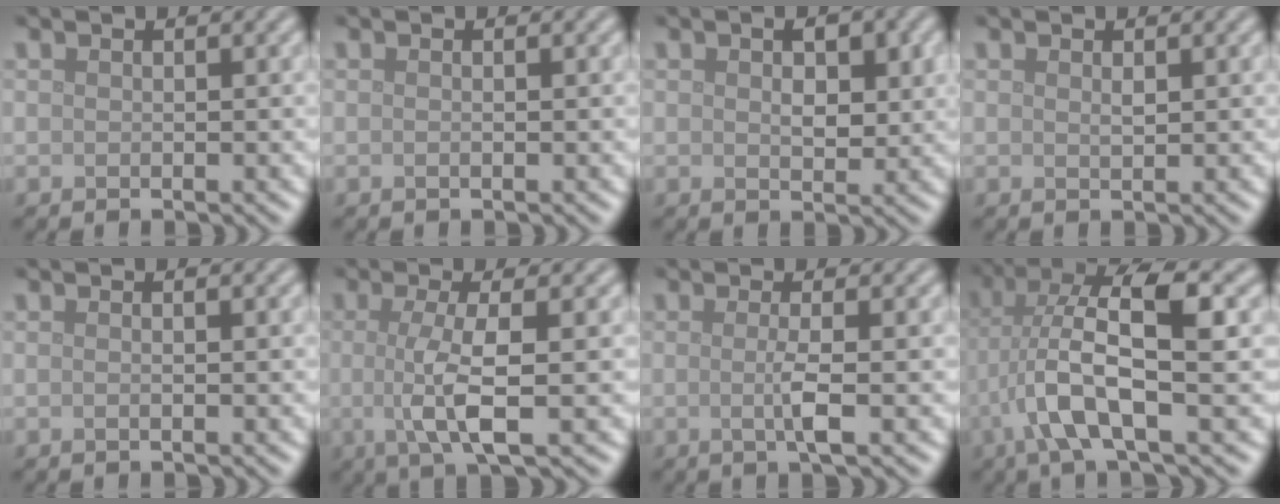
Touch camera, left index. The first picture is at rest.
{"total": 0.5, "force": [0.0, 0.1, 0.5], "torque": [-0.012, -0.005, -0.004]}
{"total": 3.1, "force": [0.8, 1.7, 2.5], "torque": [-0.035, -0.003, 0.014]}
{"total": 0.6, "force": [0.3, 0.2, 0.5], "torque": [-0.011, -0.001, 0.006]}
{"total": 0.9, "force": [0.2, 0.3, 0.8], "torque": [-0.008, -0.014, -0.005]}
{"total": 5.1, "force": [-0.3, 1.3, 4.9], "torque": [-0.091, -0.005, -0.010]}
{"total": 2.5, "force": [-0.2, 0.5, 2.5], "torque": [-0.046, -0.008, -0.009]}
{"total": 8.3, "force": [-0.6, 2.2, 8.0], "torque": [-0.160, 0.026, -0.019]}